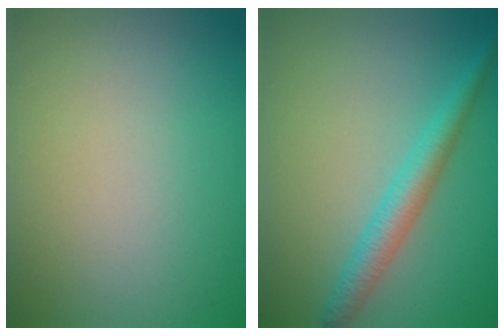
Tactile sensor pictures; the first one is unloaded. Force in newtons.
{"total": 3.0, "press": 3.0, "slide": 0.1}